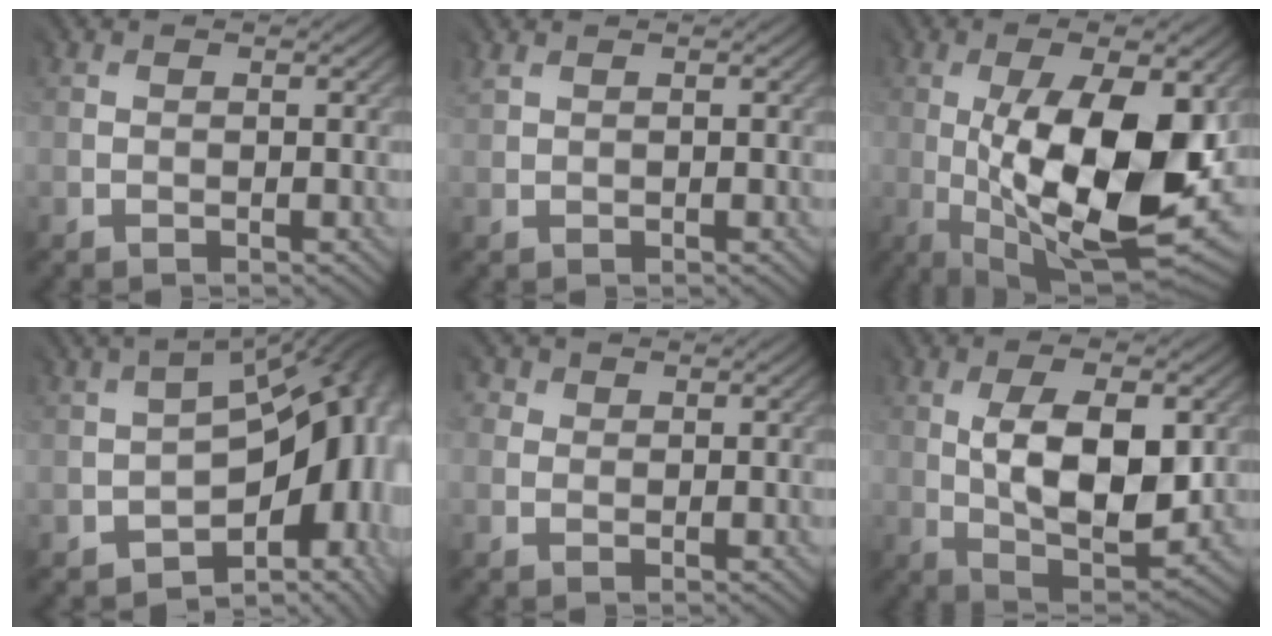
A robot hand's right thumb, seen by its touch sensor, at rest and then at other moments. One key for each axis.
{"total": 1.0, "fx": 0.8, "fy": 0.3, "fz": 0.6, "tx": -0.017, "ty": 0.004, "tz": 0.012}
{"total": 17.3, "fx": -1.2, "fy": 6.6, "fz": 15.9, "tx": -0.250, "ty": -0.006, "tz": -0.008}
{"total": 11.3, "fx": -3.4, "fy": 6.2, "fz": 8.8, "tx": -0.100, "ty": -0.015, "tz": -0.047}
{"total": 2.4, "fx": 0.7, "fy": 2.2, "fz": 0.7, "tx": -0.022, "ty": 0.006, "tz": 0.002}
{"total": 10.2, "fx": 1.1, "fy": 4.9, "fz": 8.9, "tx": -0.154, "ty": -0.003, "tz": 0.028}